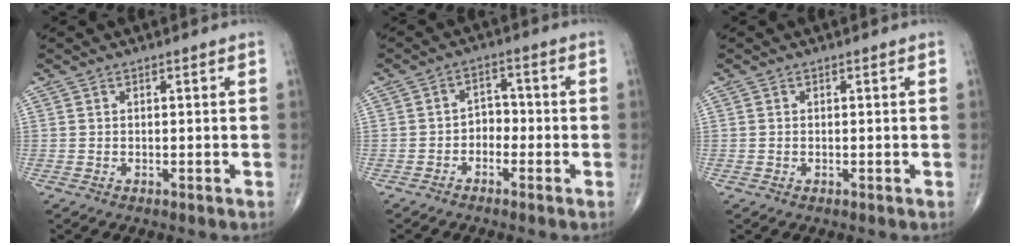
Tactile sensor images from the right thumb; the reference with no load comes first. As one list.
[{"total": 3.5, "force": [-1.7, 2.6, 1.7], "torque": [-0.007, 0.023, -0.039]}, {"total": 0.0}]